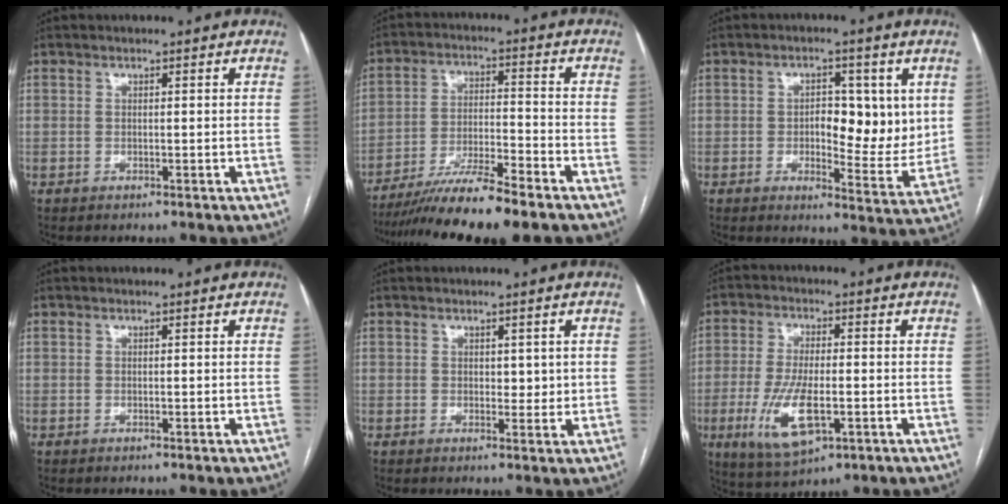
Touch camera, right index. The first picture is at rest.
{"total": 12.2, "force": [-10.1, -0.4, 6.9], "torque": [-0.109, -0.019, -0.172]}
{"total": 10.0, "force": [1.3, 4.4, 8.9], "torque": [-0.107, 0.000, 0.024]}
{"total": 0.0}
{"total": 2.4, "force": [0.6, 1.5, 1.8], "torque": [-0.019, 0.000, 0.008]}
{"total": 10.3, "force": [-3.1, 3.9, 9.0], "torque": [-0.187, -0.010, -0.049]}